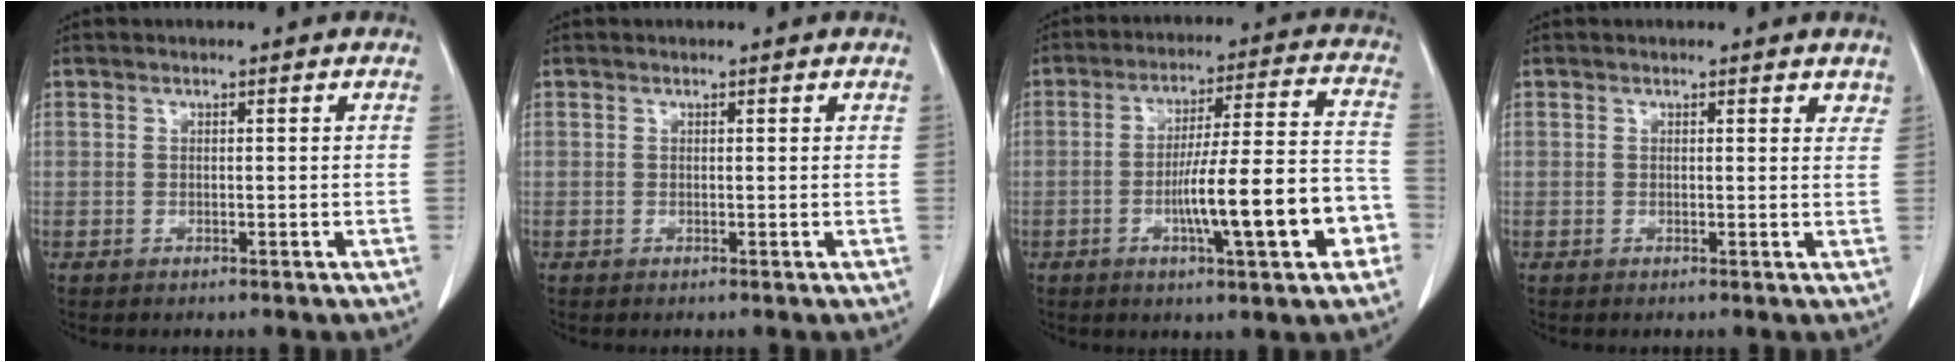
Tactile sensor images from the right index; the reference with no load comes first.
{"total": 0.0}
{"total": 14.5, "force": [-4.7, 1.7, 13.6], "torque": [-0.213, 0.018, -0.066]}
{"total": 2.2, "force": [1.9, 0.9, 0.7], "torque": [0.003, -0.004, 0.008]}